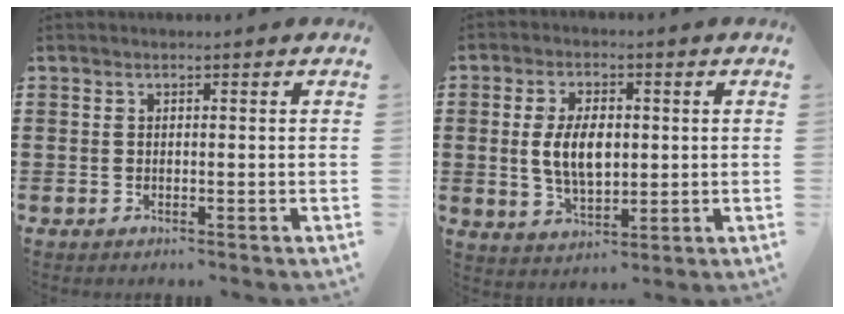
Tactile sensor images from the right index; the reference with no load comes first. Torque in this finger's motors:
{"motor_torque": [0.39, 0.09, 0.21, 0.18]}